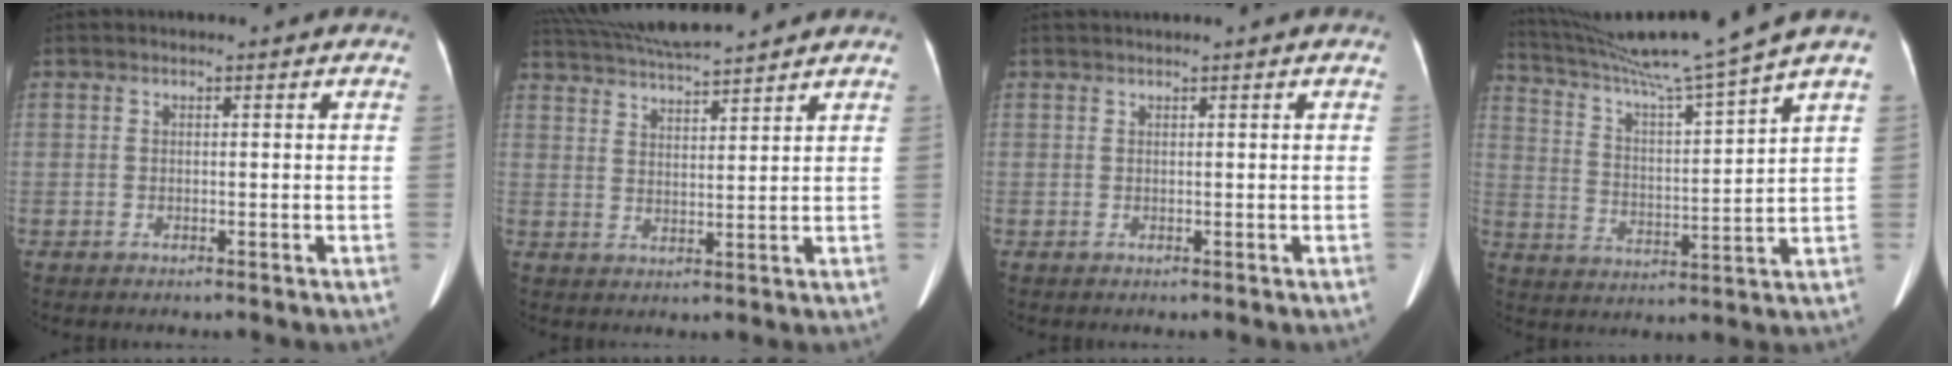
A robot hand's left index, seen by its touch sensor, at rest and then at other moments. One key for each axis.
{"total": 11.8, "fx": 10.9, "fy": 0.2, "fz": 4.6, "tx": -0.096, "ty": 0.021, "tz": 0.180}
{"total": 0.8, "fx": 0.6, "fy": -0.2, "fz": 0.4, "tx": -0.011, "ty": 0.011, "tz": 0.019}
{"total": 15.9, "fx": 13.6, "fy": -3.3, "fz": 7.6, "tx": -0.135, "ty": -0.027, "tz": 0.223}